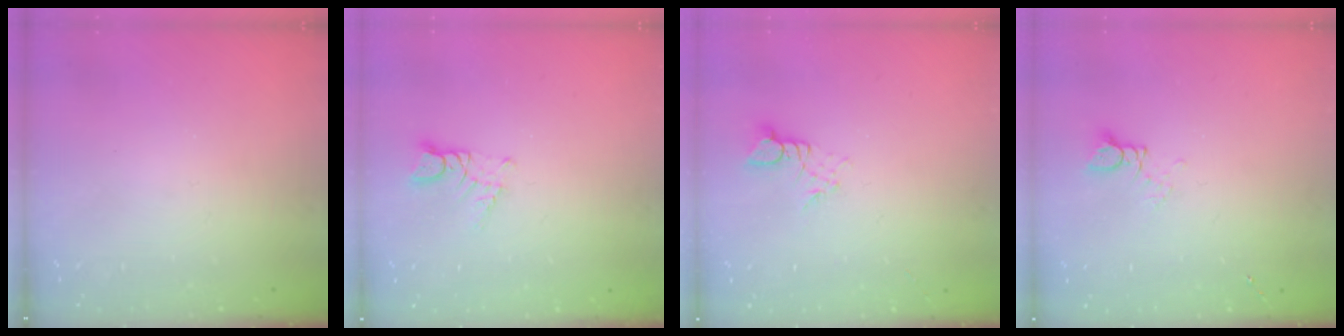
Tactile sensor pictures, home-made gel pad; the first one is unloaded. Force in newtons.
{"total": 3.5, "press": 3.5, "slide": 0.3}
{"total": 2.7, "press": 2.7, "slide": 0.4}
{"total": 2.8, "press": 2.8, "slide": 0.2}